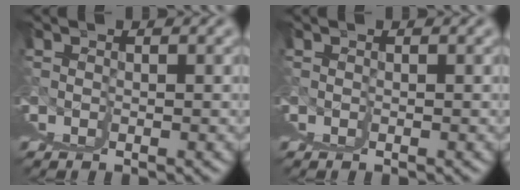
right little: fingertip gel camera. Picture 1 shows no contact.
{"total": 0.0}